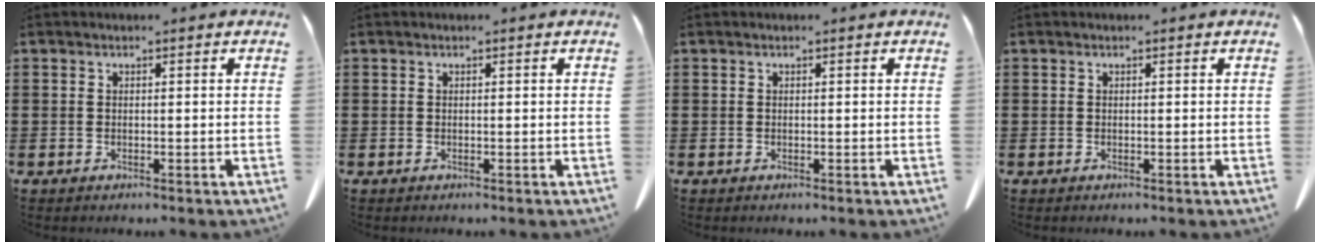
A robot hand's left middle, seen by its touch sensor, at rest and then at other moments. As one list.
[{"total": 0.0}, {"total": 0.0}, {"total": 0.0}]